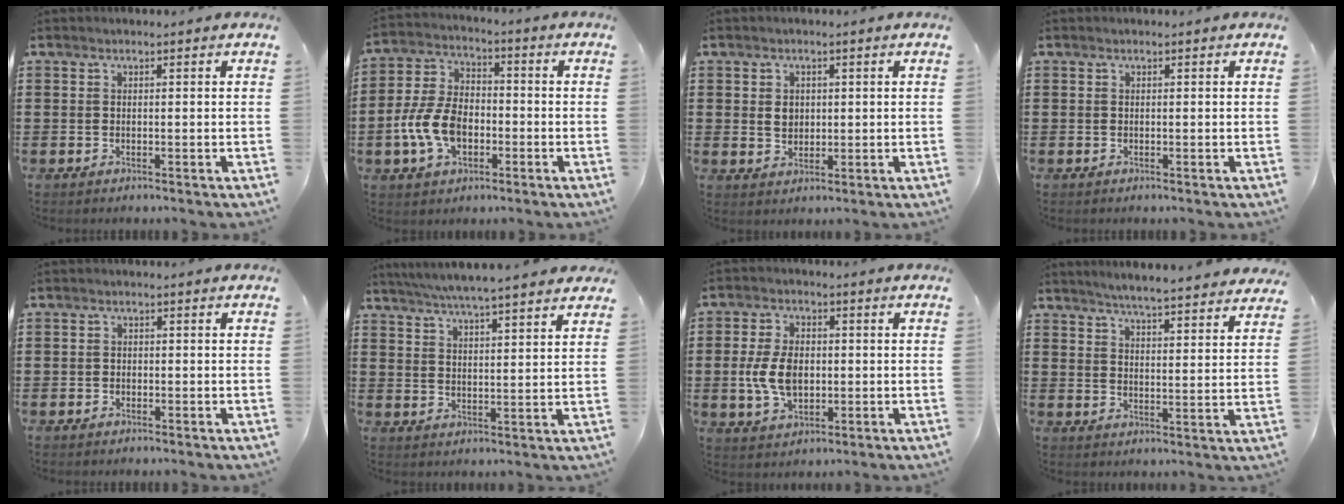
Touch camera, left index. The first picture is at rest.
{"total": 9.3, "force": [-2.9, 5.8, 6.6], "torque": [-0.170, 0.002, -0.063]}
{"total": 2.6, "force": [0.4, 2.1, 1.5], "torque": [-0.027, 0.006, 0.004]}
{"total": 0.0}
{"total": 1.0, "force": [-0.7, 0.7, 0.1], "torque": [-0.004, 0.002, -0.015]}
{"total": 5.2, "force": [4.9, -0.3, 1.7], "torque": [-0.052, -0.022, 0.085]}
{"total": 7.3, "force": [-0.5, 4.5, 5.7], "torque": [-0.136, 0.004, -0.014]}
{"total": 4.5, "force": [4.4, -0.6, 0.7], "torque": [-0.034, -0.029, 0.074]}